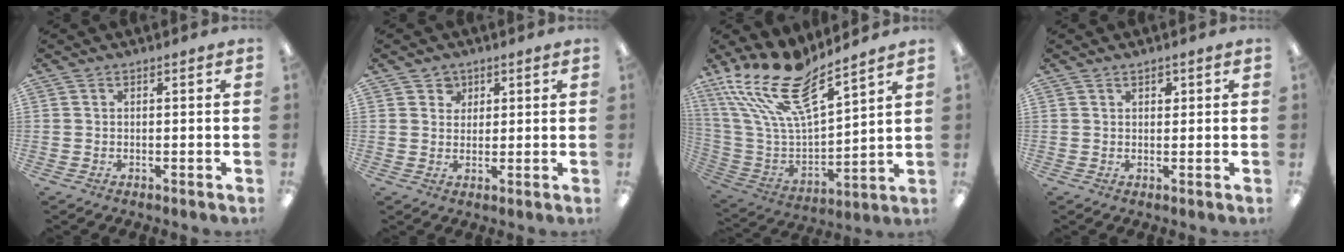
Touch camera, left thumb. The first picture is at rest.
{"total": 3.2, "force": [1.8, 2.6, 0.2], "torque": [0.003, -0.001, 0.030]}
{"total": 20.3, "force": [15.0, 6.3, 12.2], "torque": [-0.249, -0.099, 0.267]}
{"total": 1.4, "force": [0.9, 0.9, 0.6], "torque": [-0.004, 0.000, 0.014]}